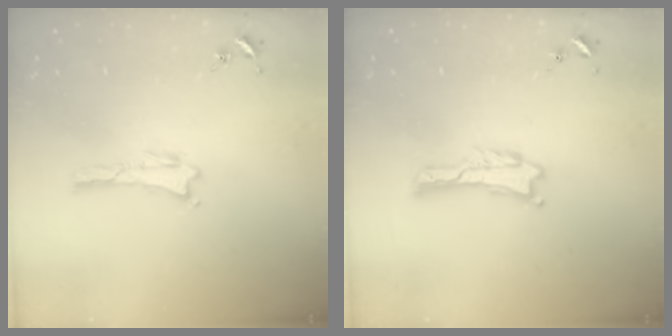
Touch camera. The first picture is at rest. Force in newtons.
{"total": 0.0}